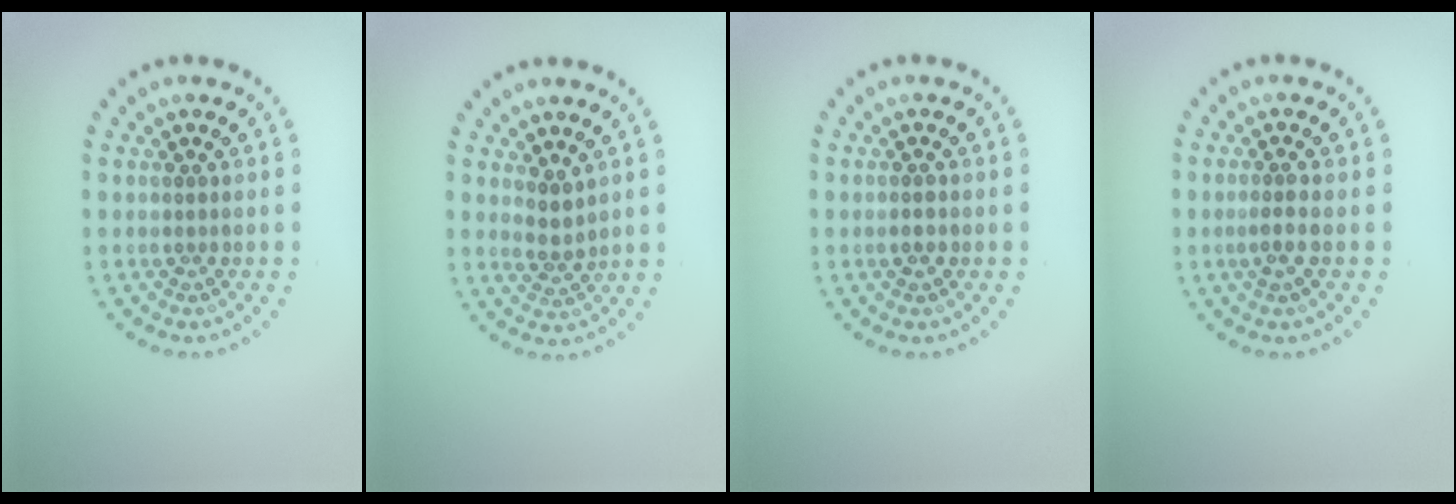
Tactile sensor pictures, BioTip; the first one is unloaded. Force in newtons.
{"total": 1.6, "press": 1.3, "slide": 1.0}
{"total": 1.0, "press": 0.9, "slide": 0.4}
{"total": 1.5, "press": 1.2, "slide": 0.8}